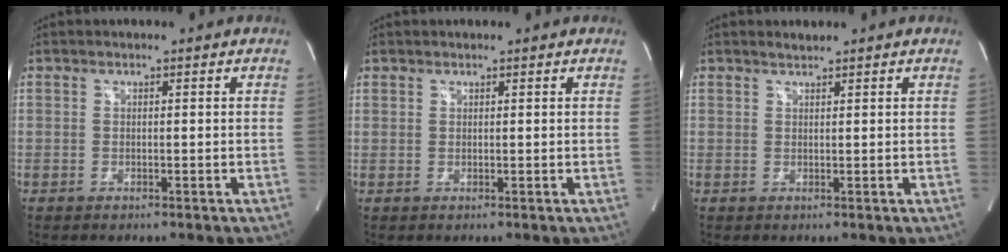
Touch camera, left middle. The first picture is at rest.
{"total": 0.7, "force": [0.5, 0.4, 0.0], "torque": [0.002, 0.003, 0.007]}
{"total": 0.6, "force": [0.5, -0.1, 0.1], "torque": [-0.009, 0.001, 0.013]}